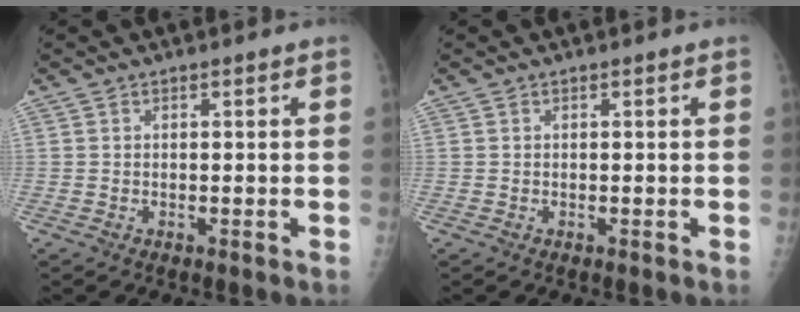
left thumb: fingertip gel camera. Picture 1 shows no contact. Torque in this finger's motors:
{"motor_torque": [0.00, 0.00, 0.00, 0.00, 0.00]}